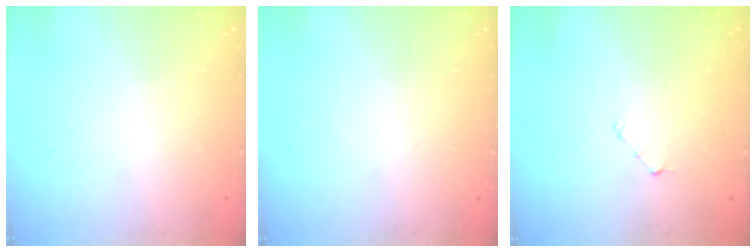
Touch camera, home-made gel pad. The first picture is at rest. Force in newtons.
{"total": 0.0}
{"total": 3.6, "press": 3.5, "slide": 0.3}